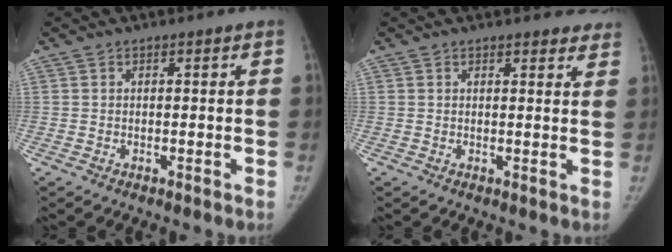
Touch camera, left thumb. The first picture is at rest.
{"total": 5.7, "force": [5.3, 1.7, 1.2], "torque": [0.020, -0.022, 0.045]}